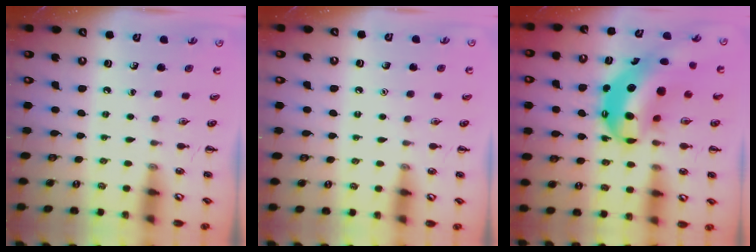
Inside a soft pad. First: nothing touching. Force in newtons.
{"total": 1.6, "press": 1.6, "slide": 0.1}
{"total": 13.8, "press": 13.3, "slide": 3.4}